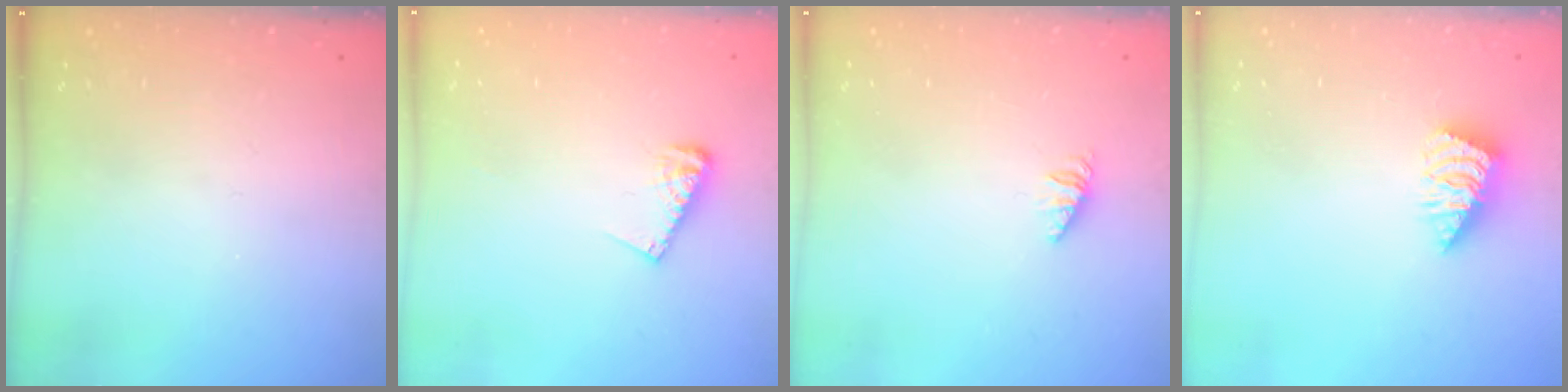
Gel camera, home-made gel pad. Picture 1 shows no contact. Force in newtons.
{"total": 6.9, "press": 6.9, "slide": 0.6}
{"total": 1.3, "press": 1.3, "slide": 0.3}
{"total": 2.6, "press": 2.5, "slide": 0.3}